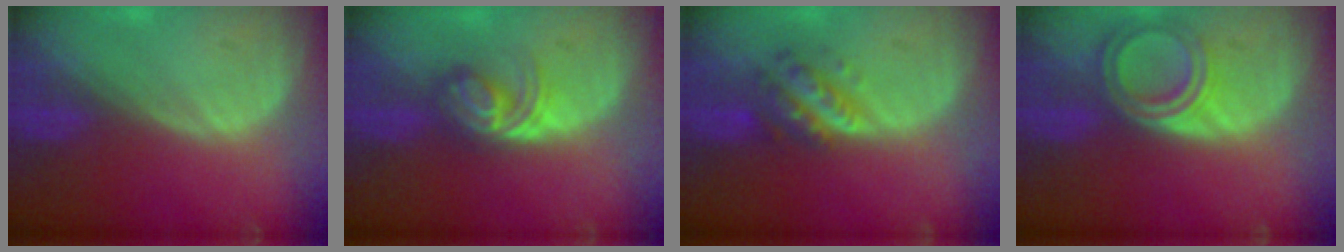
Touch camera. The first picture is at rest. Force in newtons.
{"total": 5.9, "press": 5.1, "slide": 2.8}
{"total": 5.8, "press": 5.3, "slide": 2.4}
{"total": 6.4, "press": 5.8, "slide": 2.9}